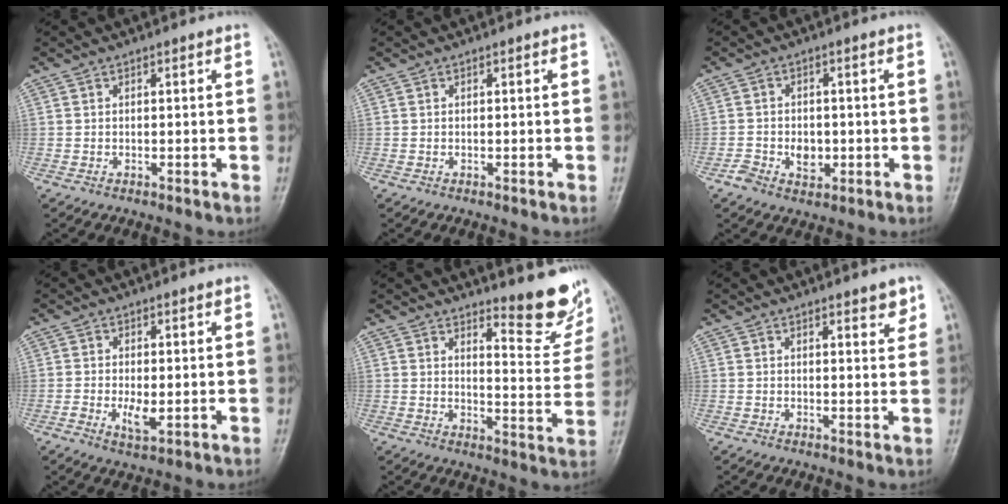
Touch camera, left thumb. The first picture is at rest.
{"total": 0.0}
{"total": 4.7, "force": [-1.4, 3.6, 2.7], "torque": [-0.031, 0.007, -0.020]}
{"total": 3.6, "force": [-0.6, 1.6, 3.1], "torque": [-0.055, -0.009, -0.010]}
{"total": 10.8, "force": [9.2, 2.3, 5.2], "torque": [-0.039, -0.093, 0.115]}
{"total": 3.1, "force": [2.2, 1.0, 2.0], "torque": [-0.013, -0.013, 0.026]}